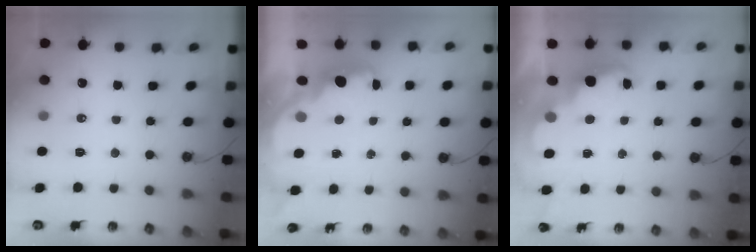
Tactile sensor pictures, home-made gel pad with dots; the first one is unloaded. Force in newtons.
{"total": 2.4, "press": 2.3, "slide": 0.8}
{"total": 2.5, "press": 2.5, "slide": 0.5}